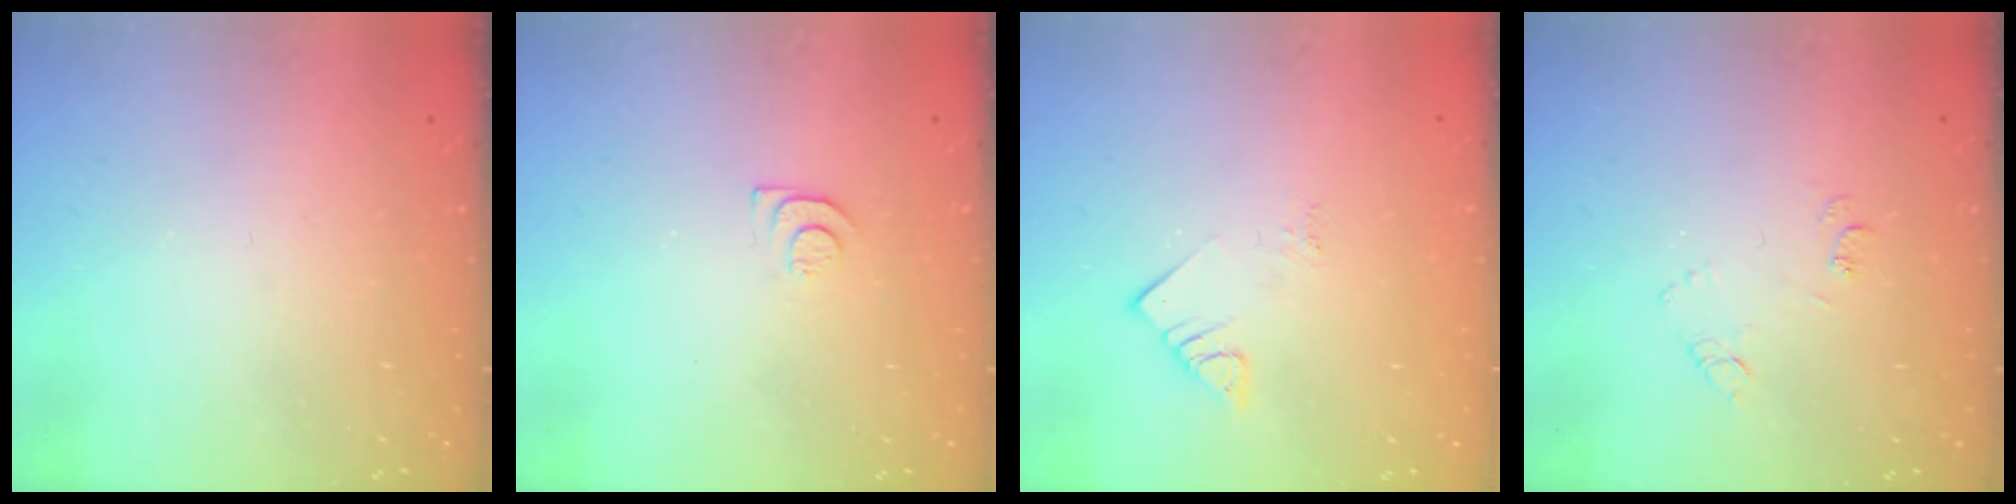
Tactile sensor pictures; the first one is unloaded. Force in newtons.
{"total": 7.4, "press": 7.4, "slide": 0.5}
{"total": 3.3, "press": 3.3, "slide": 0.4}
{"total": 7.9, "press": 7.9, "slide": 0.6}